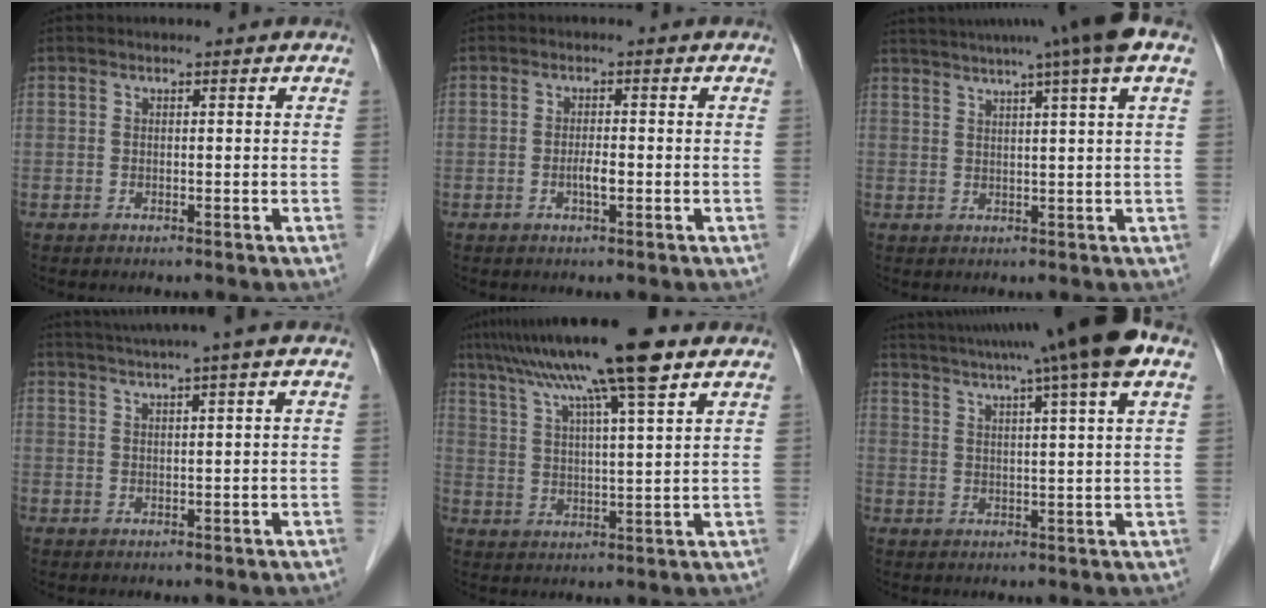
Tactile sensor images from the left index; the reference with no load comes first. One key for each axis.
{"total": 2.1, "fx": -0.7, "fy": 0.4, "fz": 1.9, "tx": -0.037, "ty": 0.001, "tz": -0.012}
{"total": 11.4, "fx": 8.0, "fy": -1.5, "fz": 8.0, "tx": -0.129, "ty": 0.027, "tz": 0.097}
{"total": 6.4, "fx": 4.9, "fy": -1.6, "fz": 3.7, "tx": -0.056, "ty": 0.021, "tz": 0.074}
{"total": 15.3, "fx": 10.6, "fy": 0.3, "fz": 11.1, "tx": -0.187, "ty": 0.038, "tz": 0.170}
{"total": 16.5, "fx": 12.5, "fy": -1.3, "fz": 10.7, "tx": -0.179, "ty": 0.024, "tz": 0.165}